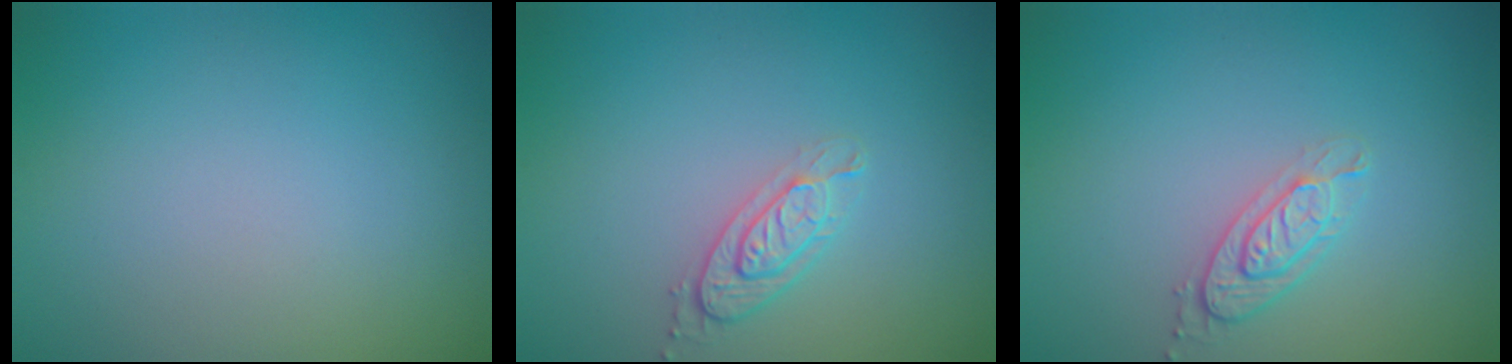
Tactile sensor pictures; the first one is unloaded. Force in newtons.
{"total": 2.1, "press": 1.9, "slide": 0.8}
{"total": 2.1, "press": 1.9, "slide": 0.8}